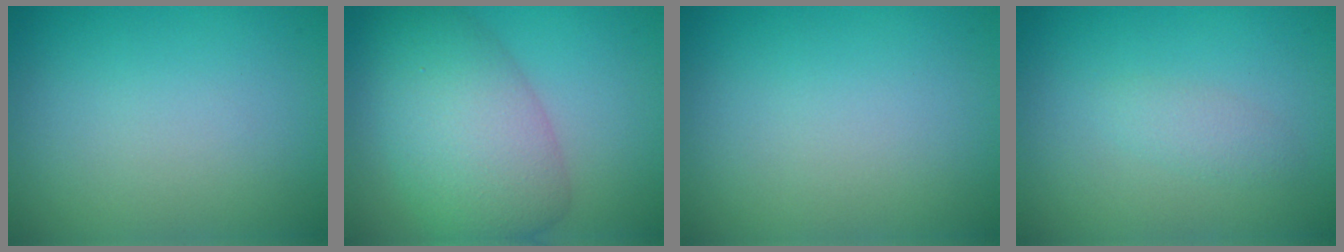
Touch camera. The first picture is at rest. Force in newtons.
{"total": 7.8, "press": 7.7, "slide": 0.6}
{"total": 0.0}
{"total": 1.2, "press": 1.2, "slide": 0.0}